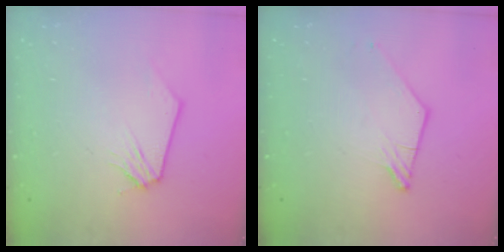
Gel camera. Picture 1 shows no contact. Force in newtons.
{"total": 1.0, "press": 1.0, "slide": 0.1}